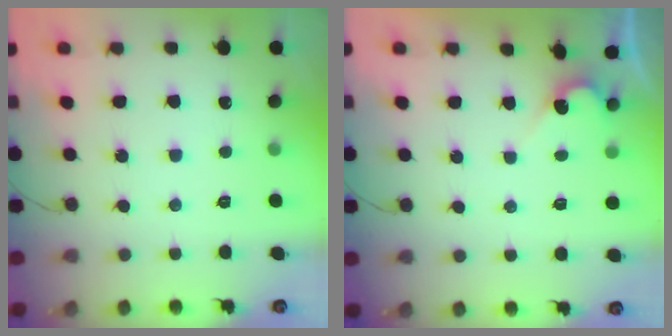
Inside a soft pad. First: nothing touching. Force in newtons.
{"total": 2.7, "press": 2.7, "slide": 0.2}